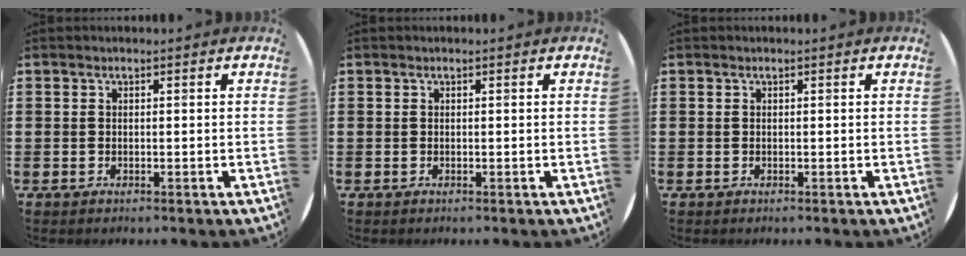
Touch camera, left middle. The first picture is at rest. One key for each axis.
{"total": 0.0}
{"total": 0.0}